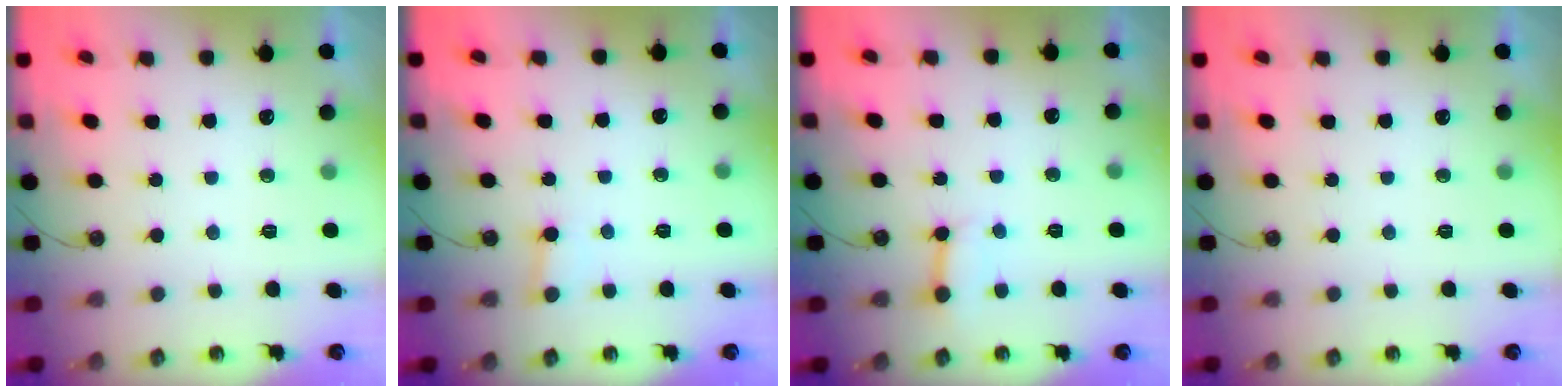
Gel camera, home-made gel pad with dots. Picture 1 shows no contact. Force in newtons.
{"total": 2.2, "press": 2.2, "slide": 0.2}
{"total": 4.2, "press": 4.2, "slide": 0.4}
{"total": 0.0}